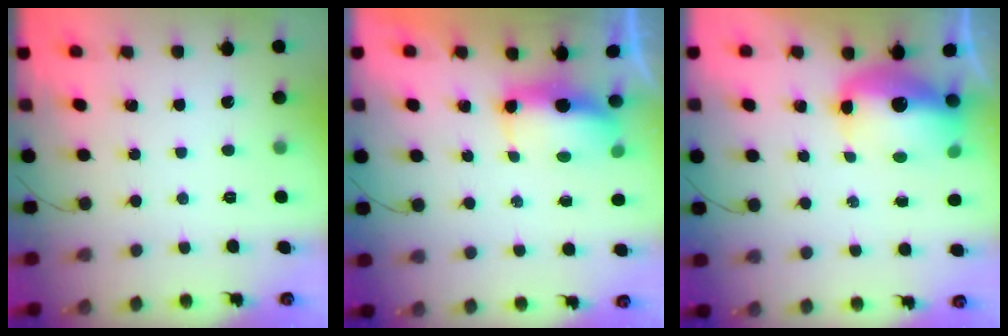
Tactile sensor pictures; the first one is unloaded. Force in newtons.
{"total": 6.4, "press": 6.4, "slide": 0.6}
{"total": 13.4, "press": 13.1, "slide": 3.0}